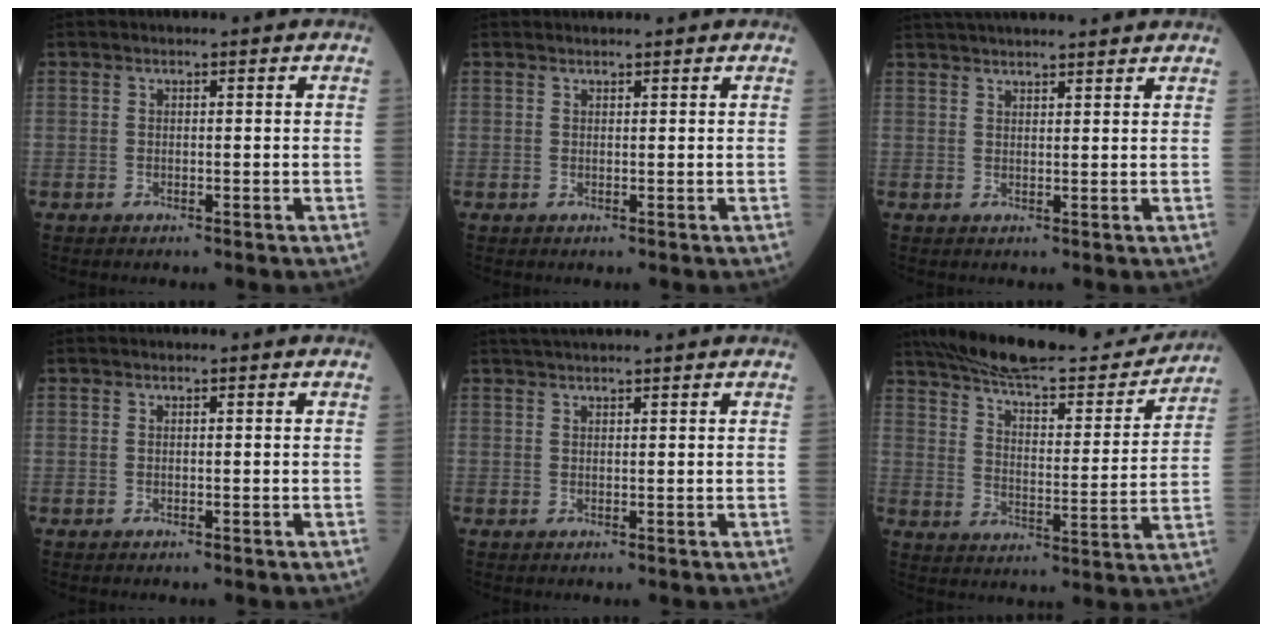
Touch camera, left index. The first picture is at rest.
{"total": 0.9, "force": [0.8, 0.3, -0.1], "torque": [-0.004, 0.009, 0.015]}
{"total": 11.4, "force": [10.4, 1.0, 4.5], "torque": [-0.070, 0.032, 0.148]}
{"total": 0.0}
{"total": 4.9, "force": [4.4, -0.3, 2.1], "torque": [-0.028, 0.032, 0.069]}
{"total": 22.4, "force": [20.1, 4.2, 9.0], "torque": [-0.141, -0.007, 0.282]}